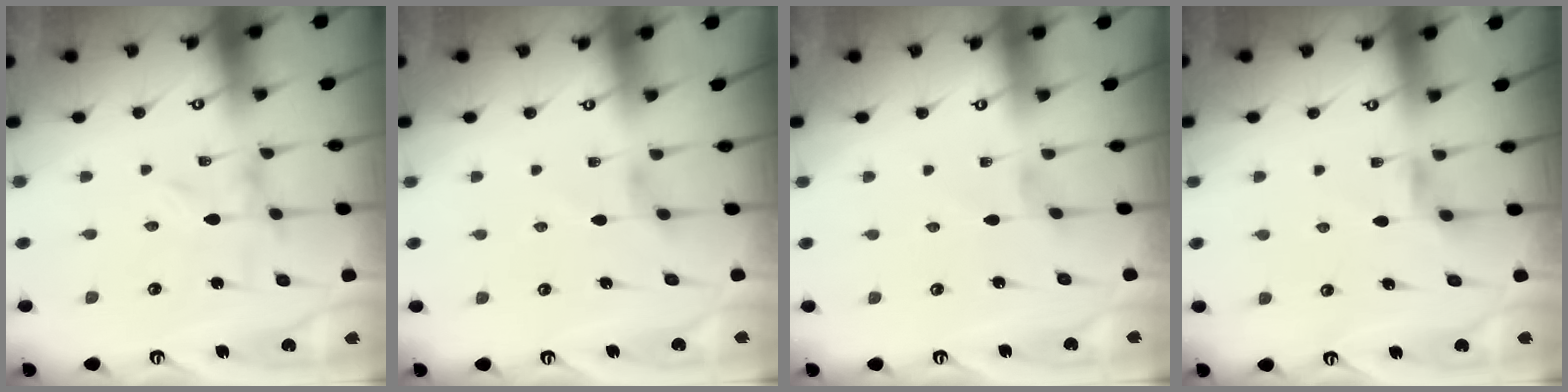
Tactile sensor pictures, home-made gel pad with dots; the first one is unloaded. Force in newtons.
{"total": 1.8, "press": 1.8, "slide": 0.4}
{"total": 0.5, "press": 0.5, "slide": 0.2}
{"total": 3.7, "press": 3.6, "slide": 0.5}